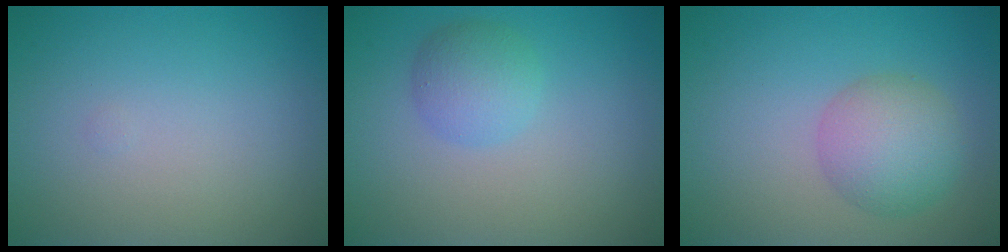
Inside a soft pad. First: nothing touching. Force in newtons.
{"total": 2.7, "press": 2.7, "slide": 0.1}
{"total": 4.3, "press": 4.3, "slide": 0.2}